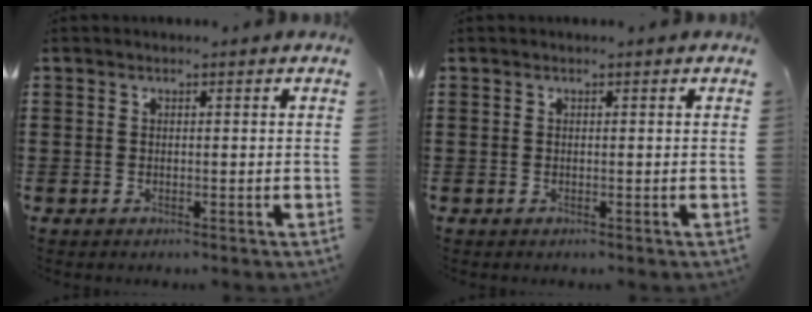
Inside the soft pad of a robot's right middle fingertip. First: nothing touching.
{"total": 0.0}